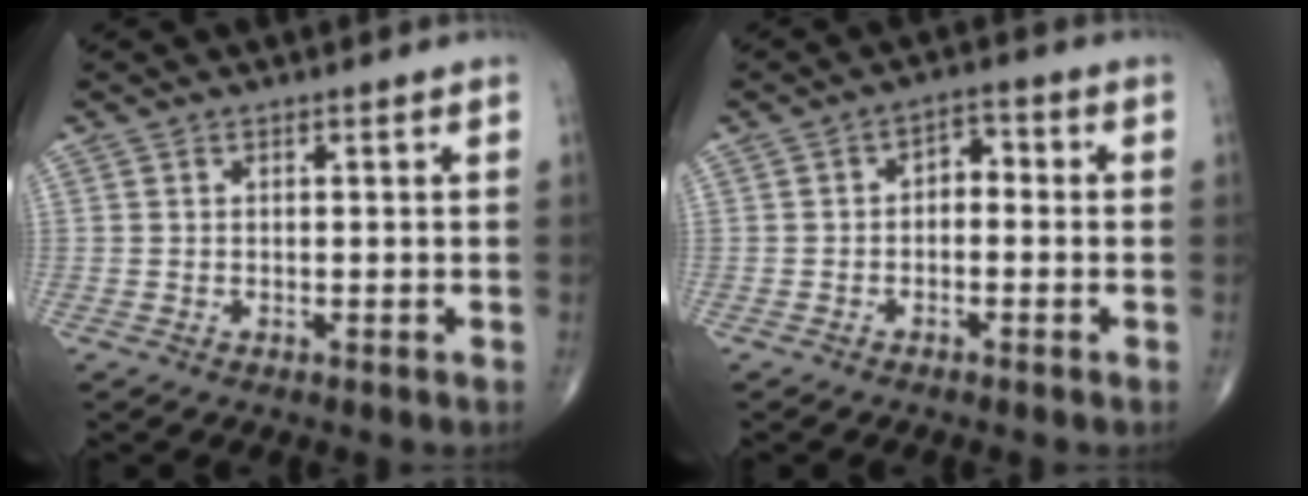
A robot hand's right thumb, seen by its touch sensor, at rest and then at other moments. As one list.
[{"total": 3.6, "force": [-0.5, 2.4, 2.7], "torque": [-0.025, 0.022, -0.019]}]